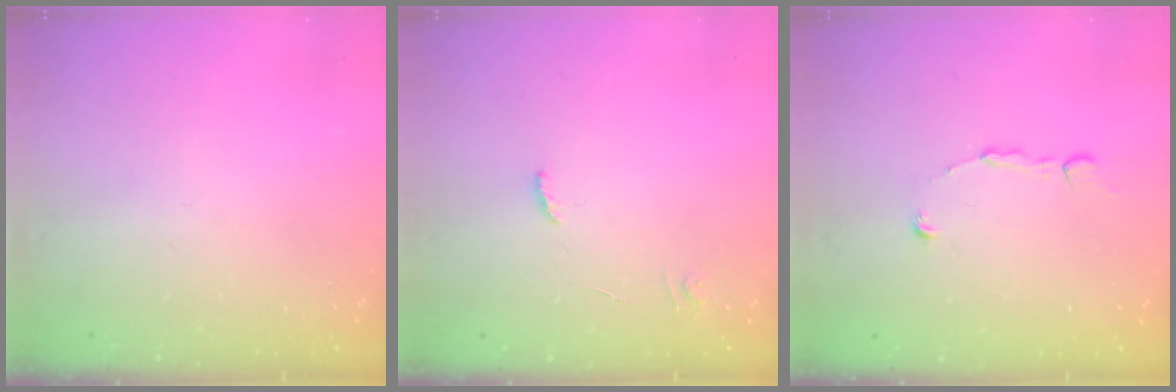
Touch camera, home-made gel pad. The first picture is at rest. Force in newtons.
{"total": 5.8, "press": 5.8, "slide": 0.4}
{"total": 3.2, "press": 3.2, "slide": 0.1}